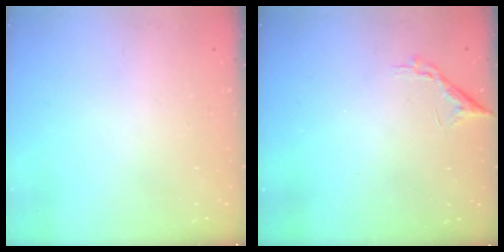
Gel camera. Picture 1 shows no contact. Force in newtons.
{"total": 6.8, "press": 6.8, "slide": 0.4}